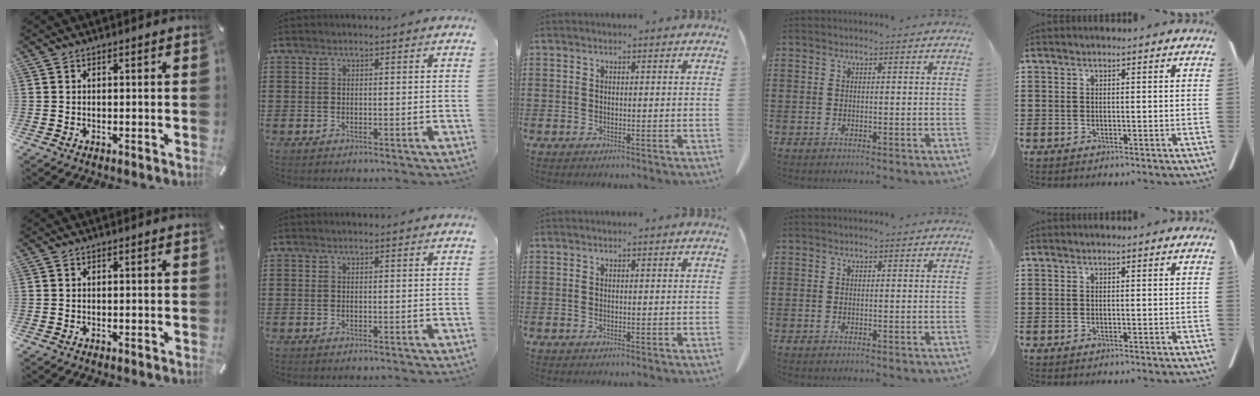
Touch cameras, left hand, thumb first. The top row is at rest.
{}